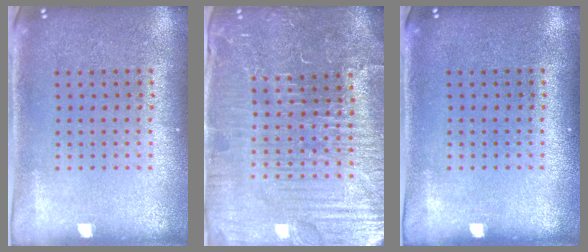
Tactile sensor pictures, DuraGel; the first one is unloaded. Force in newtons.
{"total": 5.5, "press": 5.0, "slide": 2.1}
{"total": 0.0}